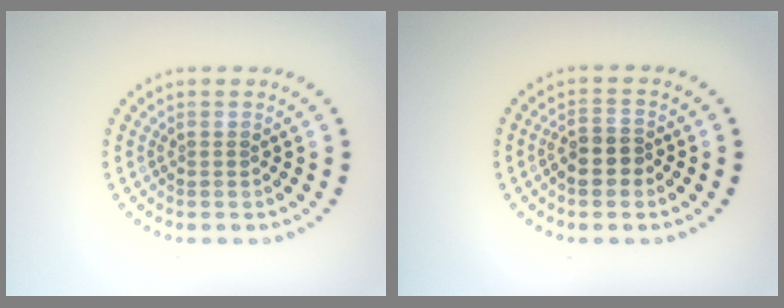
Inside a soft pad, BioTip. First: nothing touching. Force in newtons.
{"total": 2.6, "press": 2.3, "slide": 1.0}